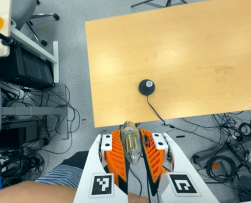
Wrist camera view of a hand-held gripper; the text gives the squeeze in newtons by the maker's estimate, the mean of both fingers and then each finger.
{"total": 20.5, "left": 22.9, "right": 18.0}